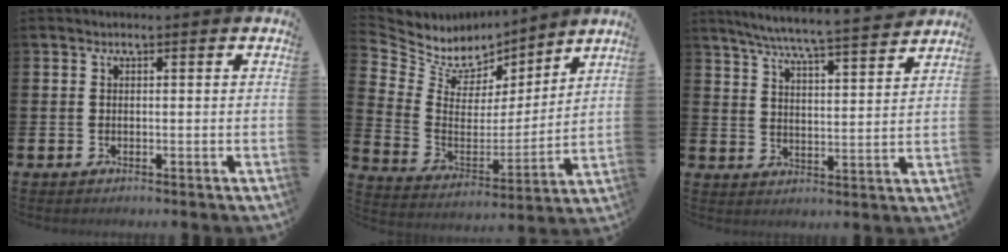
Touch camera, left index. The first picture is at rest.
{"total": 7.3, "force": [6.4, 3.6, 0.3], "torque": [-0.061, -0.047, 0.115]}
{"total": 7.0, "force": [6.6, -0.2, 2.4], "torque": [-0.062, -0.049, 0.113]}